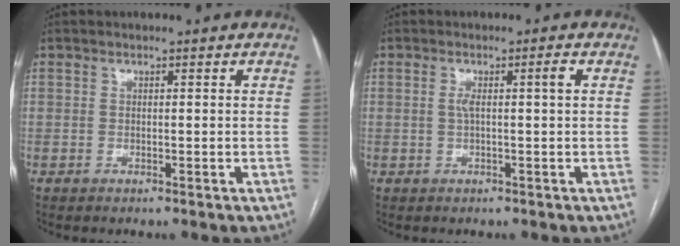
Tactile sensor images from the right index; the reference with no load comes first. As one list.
[{"total": 2.6, "force": [0.4, -0.1, 2.6], "torque": [-0.047, 0.007, 0.009]}]